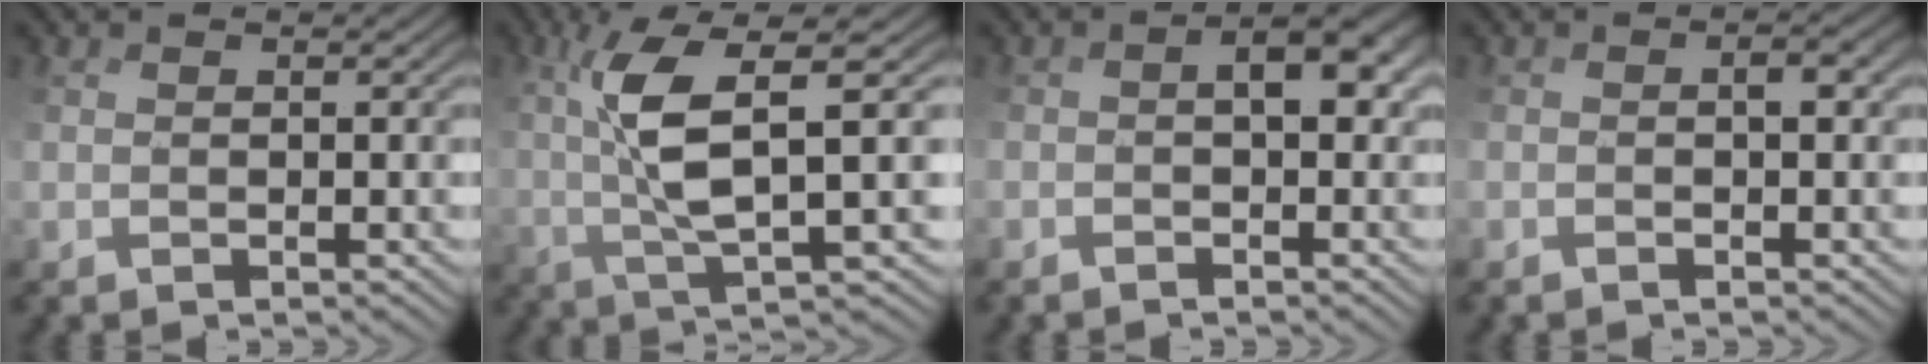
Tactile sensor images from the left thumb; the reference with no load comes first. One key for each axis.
{"total": 7.0, "fx": 2.6, "fy": -0.2, "fz": 6.4, "tx": -0.128, "ty": 0.021, "tz": 0.061}
{"total": 5.1, "fx": -0.6, "fy": 2.7, "fz": 4.3, "tx": -0.063, "ty": 0.002, "tz": -0.006}
{"total": 2.1, "fx": -0.5, "fy": 0.8, "fz": 1.8, "tx": -0.025, "ty": 0.005, "tz": -0.004}